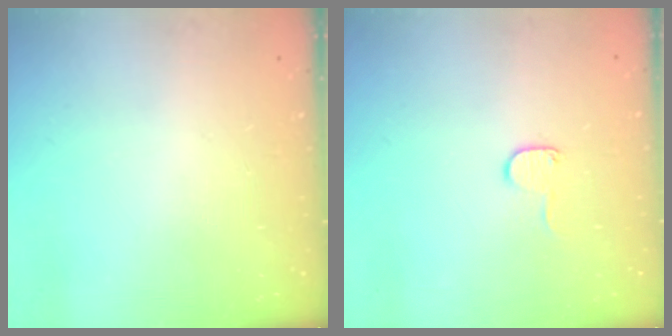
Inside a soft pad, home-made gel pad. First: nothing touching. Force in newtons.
{"total": 5.6, "press": 5.5, "slide": 0.5}